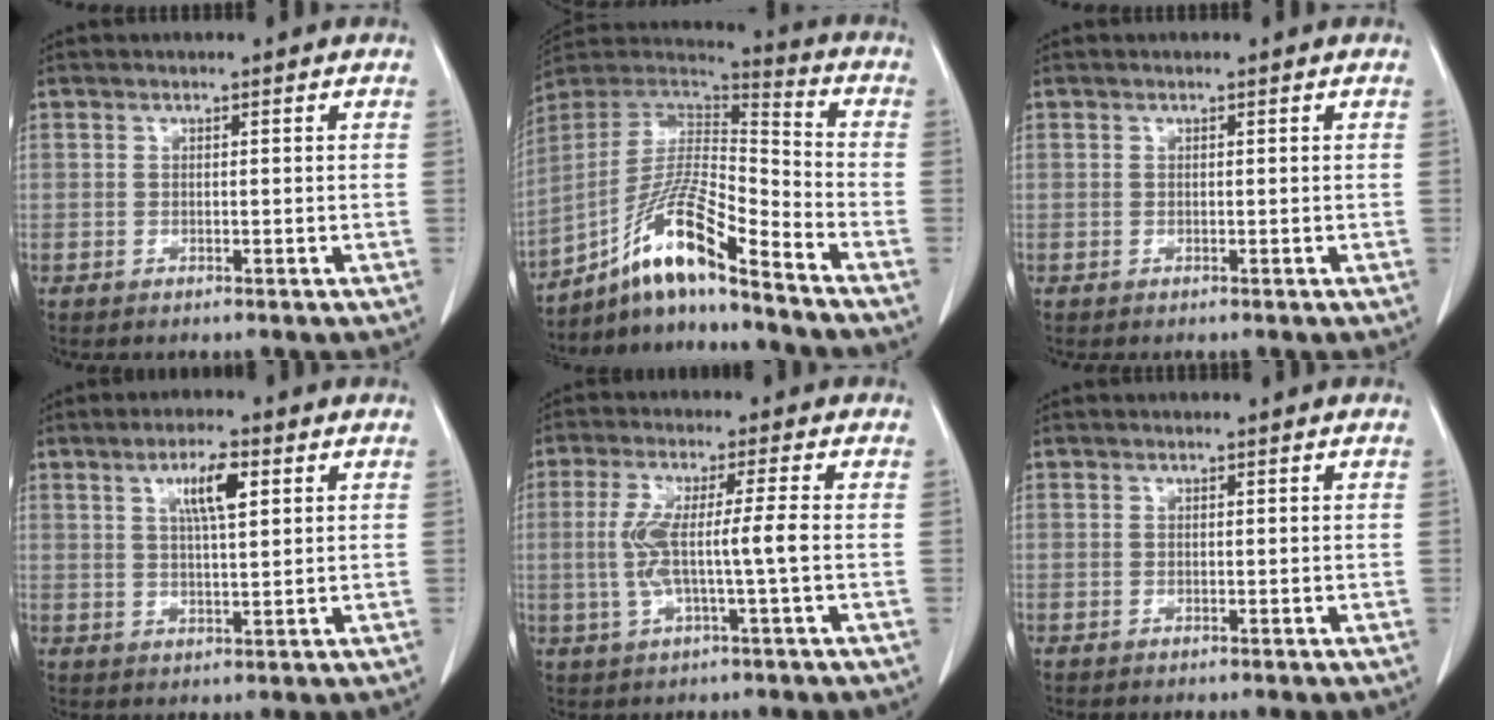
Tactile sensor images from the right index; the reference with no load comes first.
{"total": 14.4, "force": [-10.5, 0.5, 9.8], "torque": [-0.184, 0.013, -0.192]}
{"total": 0.0}
{"total": 5.8, "force": [2.4, 1.0, 5.2], "torque": [-0.094, 0.002, 0.041]}
{"total": 7.1, "force": [-0.6, -0.2, 7.1], "torque": [-0.143, 0.008, -0.007]}
{"total": 0.0}